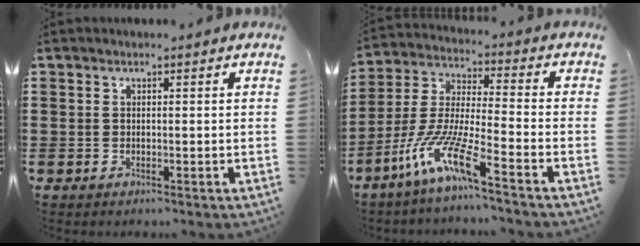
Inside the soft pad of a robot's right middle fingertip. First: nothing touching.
{"total": 10.2, "force": [-7.3, 0.6, 7.2], "torque": [-0.169, -0.020, -0.150]}